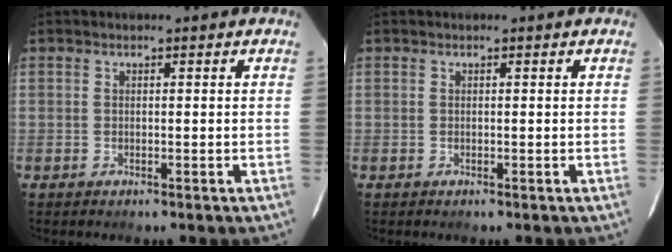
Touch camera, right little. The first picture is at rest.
{"total": 0.0}